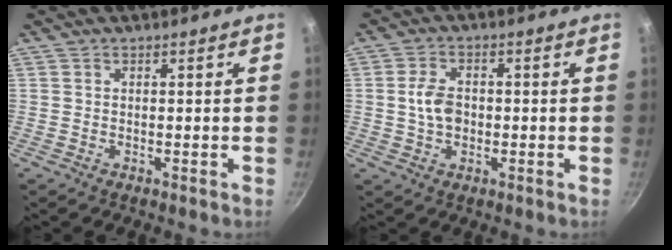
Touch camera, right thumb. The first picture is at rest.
{"total": 5.4, "force": [-0.2, 3.7, 3.9], "torque": [-0.068, 0.008, -0.004]}